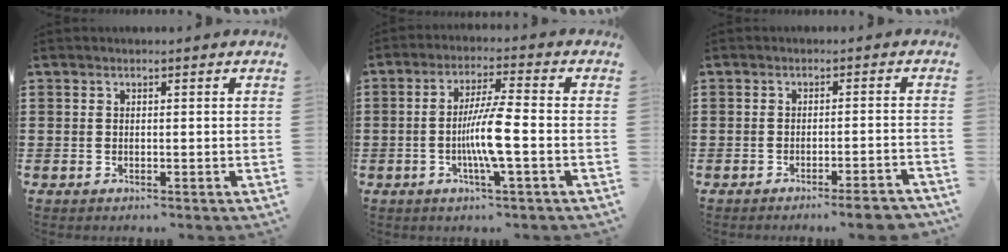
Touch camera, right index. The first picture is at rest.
{"total": 7.4, "force": [-1.8, 0.3, 7.2], "torque": [-0.143, -0.011, -0.042]}
{"total": 3.4, "force": [-2.8, -0.3, 2.0], "torque": [-0.031, -0.009, -0.051]}